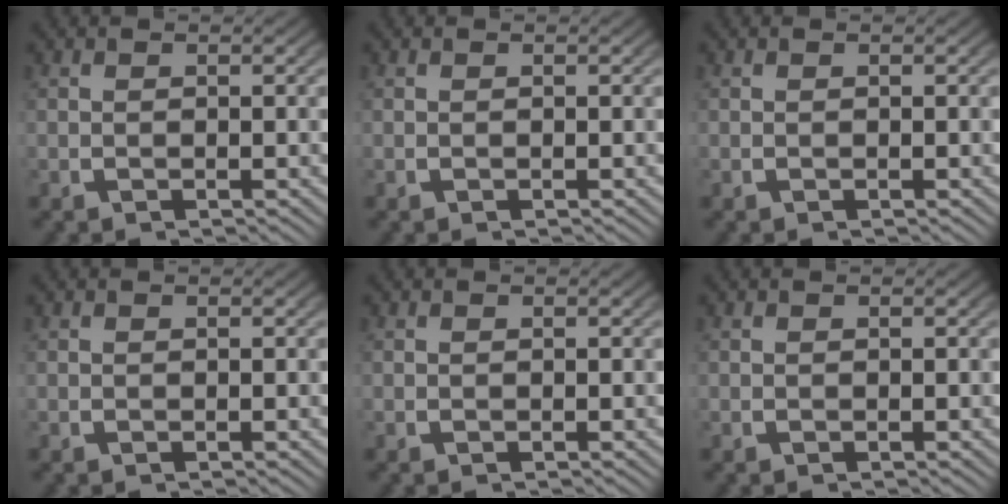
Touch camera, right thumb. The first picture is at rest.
{"total": 0.0}
{"total": 0.0}
{"total": 0.0}
{"total": 0.0}
{"total": 0.0}